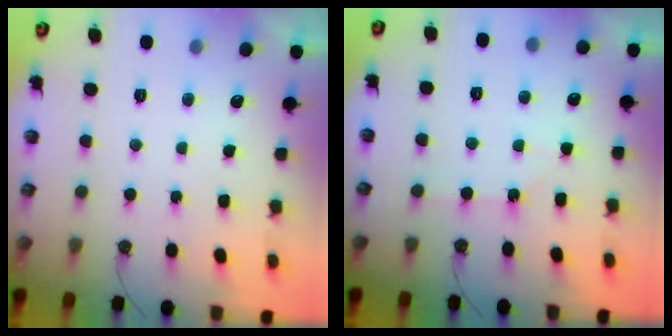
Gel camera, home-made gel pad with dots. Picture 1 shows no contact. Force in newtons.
{"total": 3.3, "press": 3.2, "slide": 0.5}